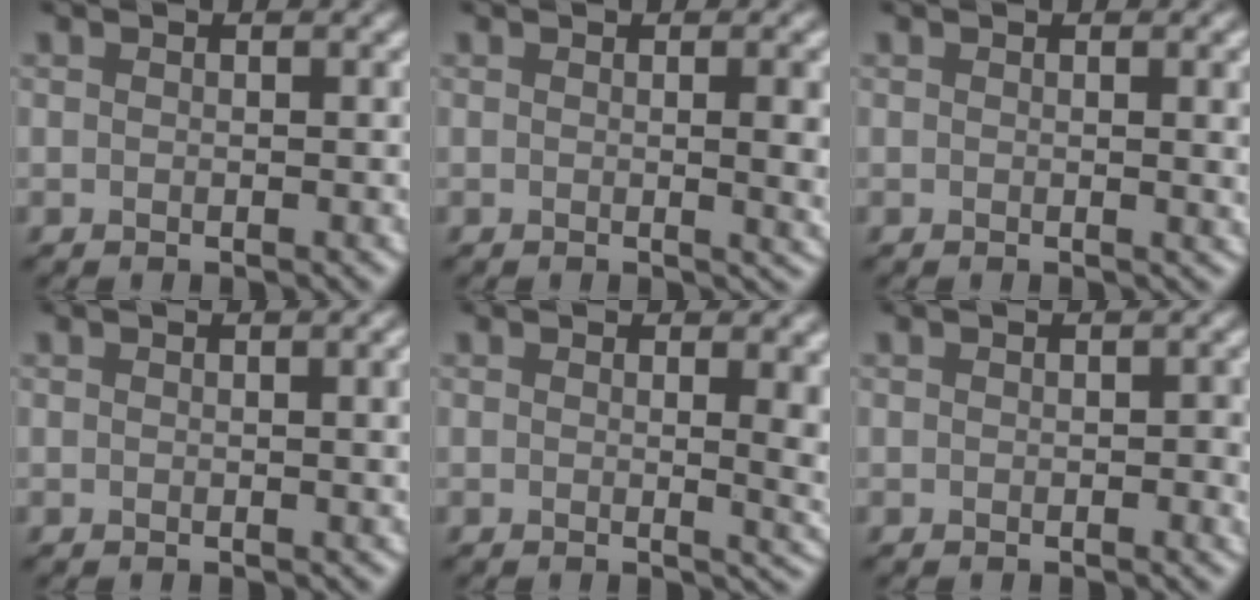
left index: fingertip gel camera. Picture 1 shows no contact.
{"total": 4.2, "force": [0.2, 1.2, 4.0], "torque": [-0.041, 0.000, 0.003]}
{"total": 3.0, "force": [0.5, 0.9, 2.8], "torque": [-0.024, 0.003, 0.005]}
{"total": 2.4, "force": [0.3, 0.7, 2.2], "torque": [-0.020, 0.004, 0.001]}
{"total": 5.4, "force": [0.7, 2.2, 4.9], "torque": [-0.034, -0.003, 0.014]}
{"total": 1.4, "force": [-0.2, 0.5, 1.3], "torque": [-0.014, -0.003, 0.000]}